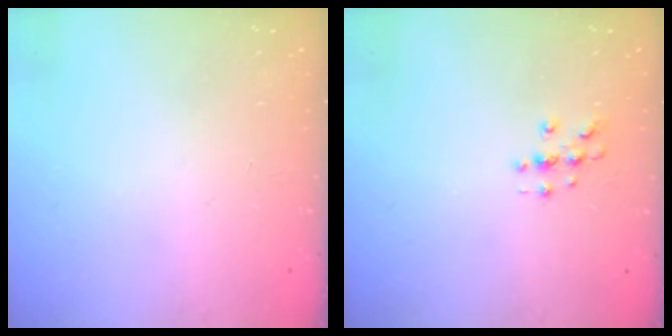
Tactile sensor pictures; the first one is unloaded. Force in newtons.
{"total": 3.0, "press": 3.0, "slide": 0.3}